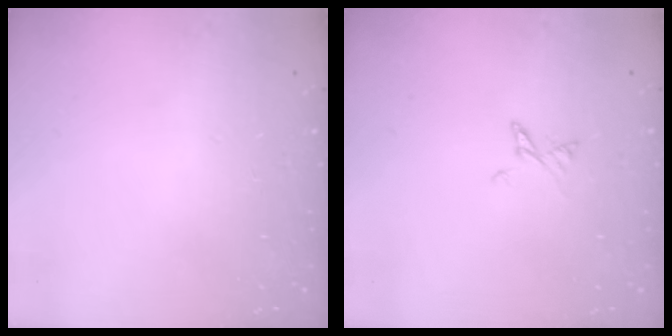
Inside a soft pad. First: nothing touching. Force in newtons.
{"total": 3.5, "press": 3.5, "slide": 0.3}